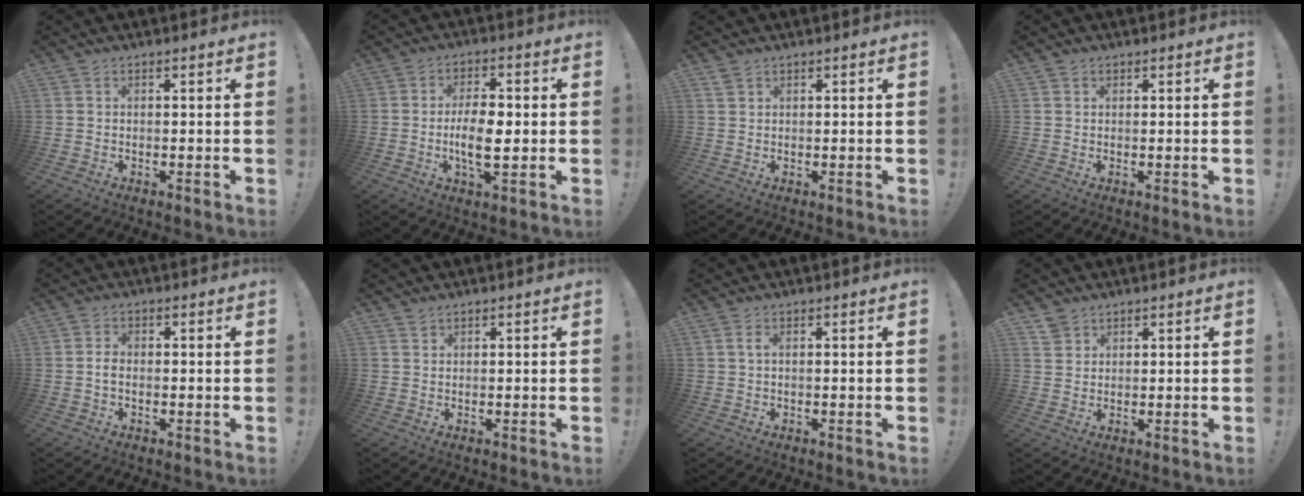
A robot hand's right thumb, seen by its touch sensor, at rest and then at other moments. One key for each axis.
{"total": 9.5, "fx": -1.2, "fy": 4.0, "fz": 8.5, "tx": -0.154, "ty": -0.005, "tz": -0.028}
{"total": 1.5, "fx": 1.1, "fy": 0.7, "fz": 0.7, "tx": -0.018, "ty": 0.002, "tz": 0.022}
{"total": 0.8, "fx": 0.5, "fy": 0.6, "fz": 0.0, "tx": 0.000, "ty": 0.001, "tz": 0.010}
{"total": 2.0, "fx": -0.7, "fy": 1.1, "fz": 1.6, "tx": -0.026, "ty": 0.005, "tz": -0.012}
{"total": 1.0, "fx": 0.9, "fy": 0.4, "fz": 0.2, "tx": 0.003, "ty": -0.004, "tz": 0.017}
{"total": 1.5, "fx": 0.3, "fy": 0.2, "fz": 1.5, "tx": -0.033, "ty": 0.003, "tz": 0.005}
{"total": 3.1, "fx": 2.4, "fy": 1.9, "fz": 0.4, "tx": -0.001, "ty": -0.012, "tz": 0.046}